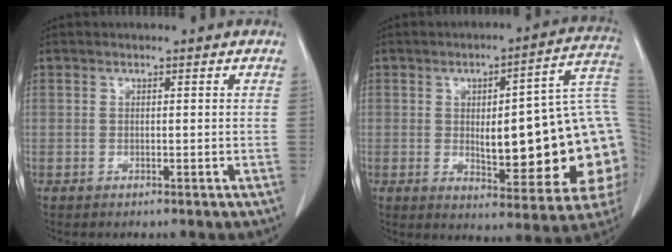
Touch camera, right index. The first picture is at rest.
{"total": 22.8, "force": [-1.0, 5.2, 22.2], "torque": [-0.221, 0.024, -0.003]}